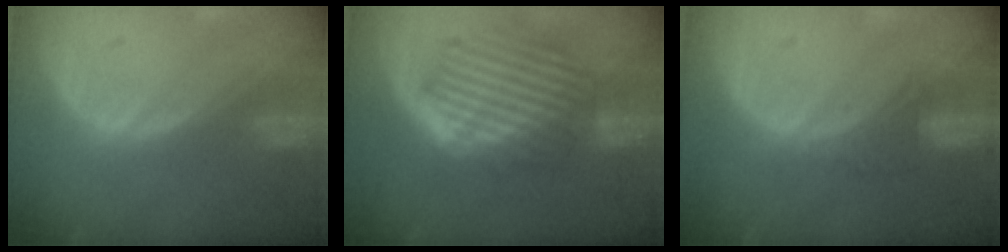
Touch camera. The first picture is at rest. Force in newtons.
{"total": 9.1, "press": 8.2, "slide": 4.0}
{"total": 2.7, "press": 2.6, "slide": 0.7}